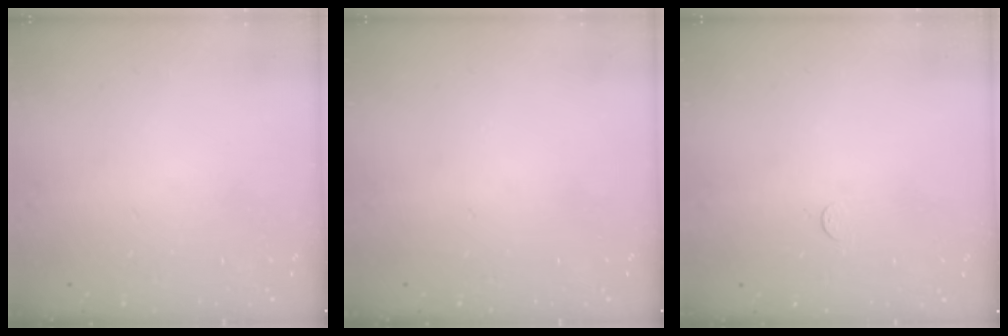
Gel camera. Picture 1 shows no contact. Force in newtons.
{"total": 0.0}
{"total": 2.4, "press": 2.4, "slide": 0.3}